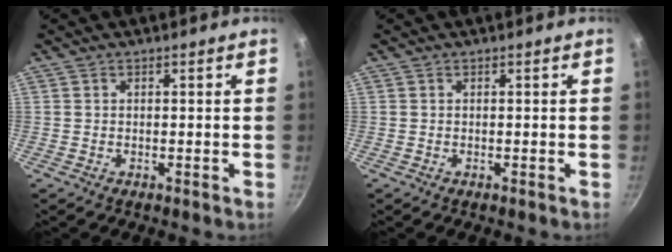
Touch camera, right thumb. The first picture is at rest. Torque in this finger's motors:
{"motor_torque": [0.28, 0.40, 0.54, -0.45, 0.11]}